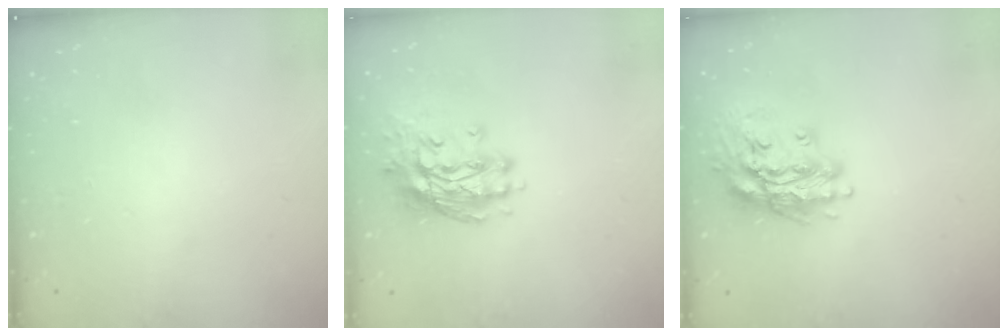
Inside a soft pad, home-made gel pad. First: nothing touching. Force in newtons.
{"total": 11.8, "press": 11.7, "slide": 1.3}
{"total": 16.7, "press": 16.5, "slide": 2.3}